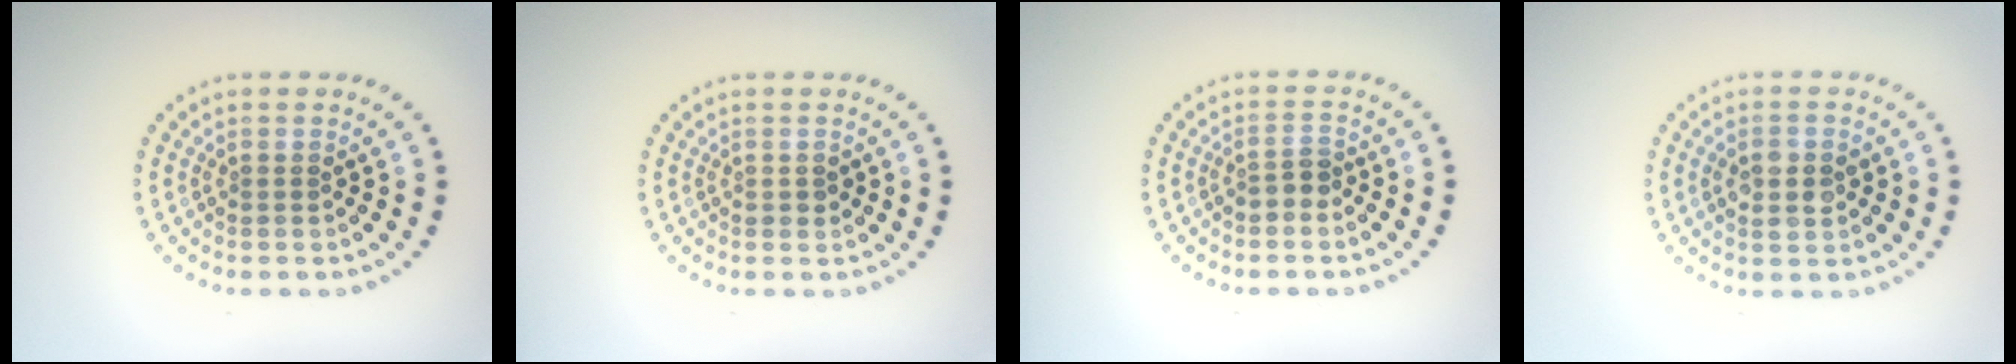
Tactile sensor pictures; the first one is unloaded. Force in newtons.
{"total": 0.8, "press": 0.8, "slide": 0.1}
{"total": 1.7, "press": 1.5, "slide": 0.7}
{"total": 2.7, "press": 2.7, "slide": 0.1}